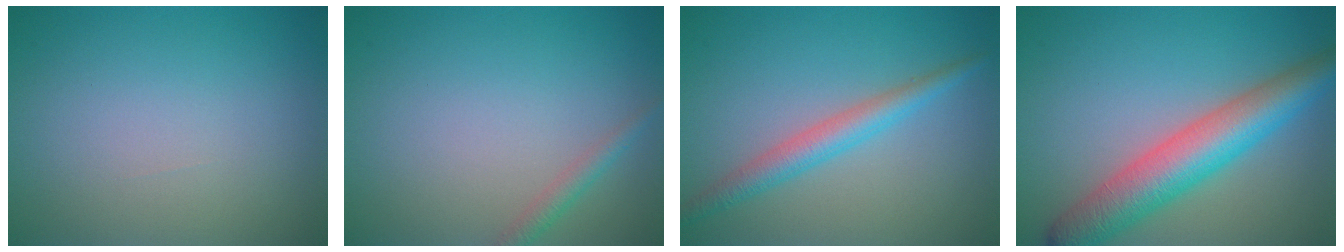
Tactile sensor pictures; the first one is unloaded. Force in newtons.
{"total": 1.4, "press": 1.4, "slide": 0.1}
{"total": 3.0, "press": 3.0, "slide": 0.2}
{"total": 7.3, "press": 7.3, "slide": 0.2}